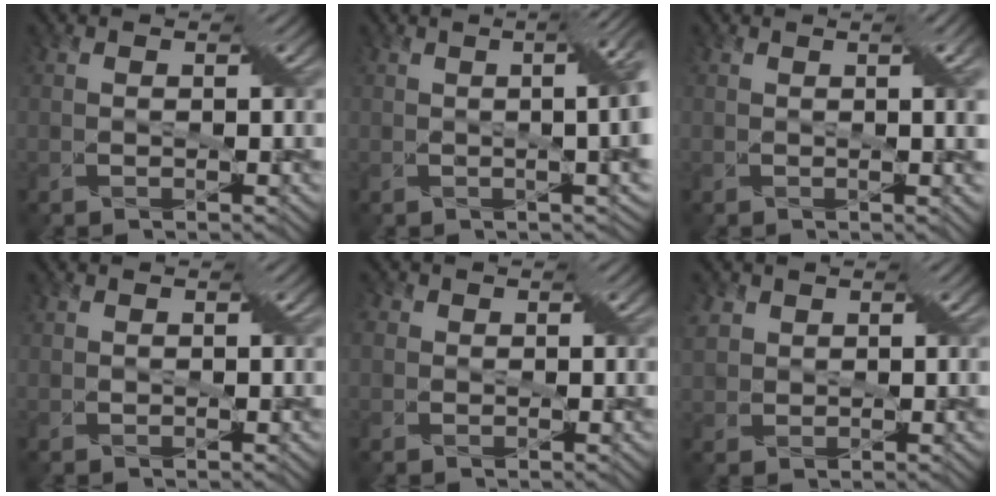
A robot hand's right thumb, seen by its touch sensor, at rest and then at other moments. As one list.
[{"total": 6.1, "force": [0.3, 0.6, 6.1], "torque": [-0.078, 0.005, 0.003]}, {"total": 4.5, "force": [0.8, 0.4, 4.4], "torque": [-0.060, 0.010, 0.013]}, {"total": 0.6, "force": [0.4, 0.5, 0.2], "torque": [-0.002, -0.002, 0.007]}, {"total": 2.7, "force": [0.7, 2.4, 1.1], "torque": [-0.015, 0.013, -0.007]}, {"total": 3.7, "force": [1.3, 3.0, 1.7], "torque": [-0.068, 0.011, 0.024]}]